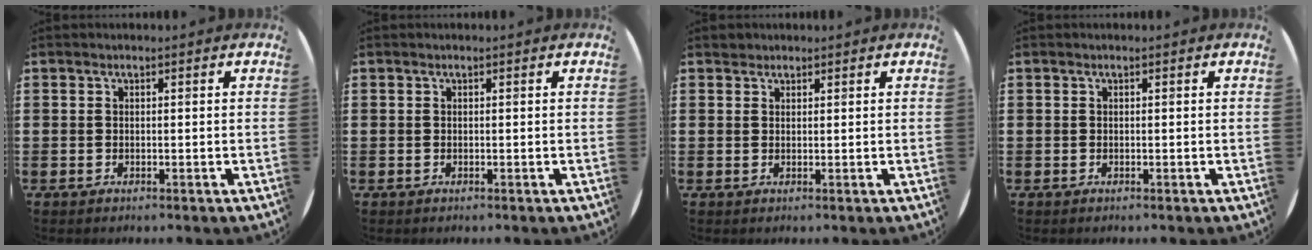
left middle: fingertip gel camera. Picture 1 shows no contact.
{"total": 0.0}
{"total": 1.0, "force": [0.9, 0.4, -0.1], "torque": [0.008, -0.002, 0.016]}
{"total": 0.0}